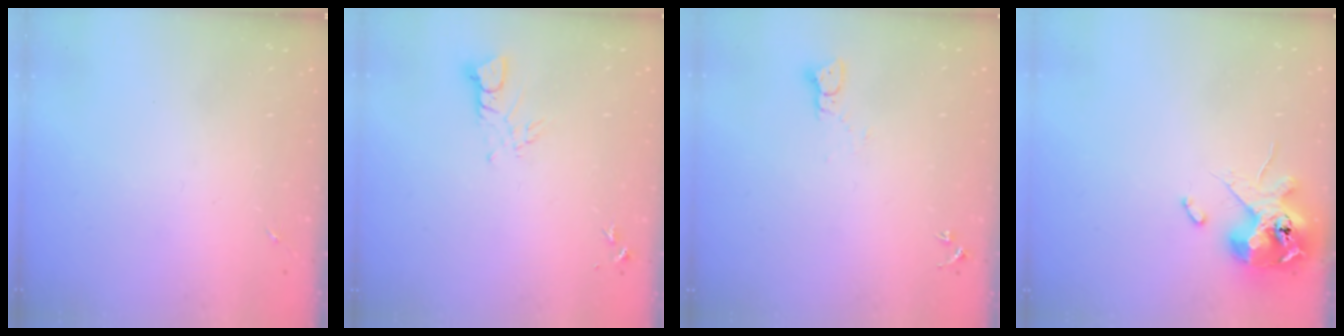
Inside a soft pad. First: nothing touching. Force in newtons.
{"total": 3.7, "press": 3.7, "slide": 0.4}
{"total": 3.3, "press": 3.3, "slide": 0.1}
{"total": 12.7, "press": 12.5, "slide": 2.1}